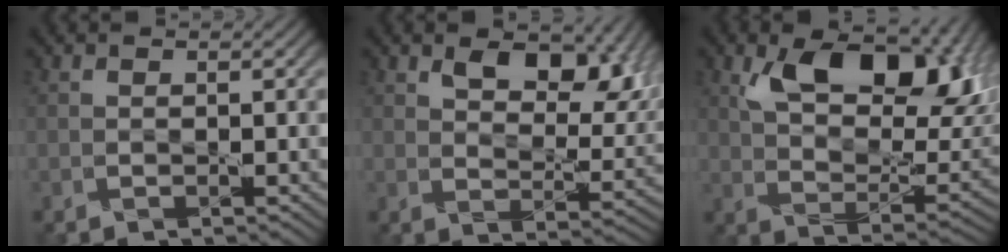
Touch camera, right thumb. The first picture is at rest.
{"total": 10.6, "force": [5.2, 5.7, 7.3], "torque": [-0.117, -0.014, 0.090]}
{"total": 15.2, "force": [6.9, 7.8, 11.1], "torque": [-0.168, -0.016, 0.123]}